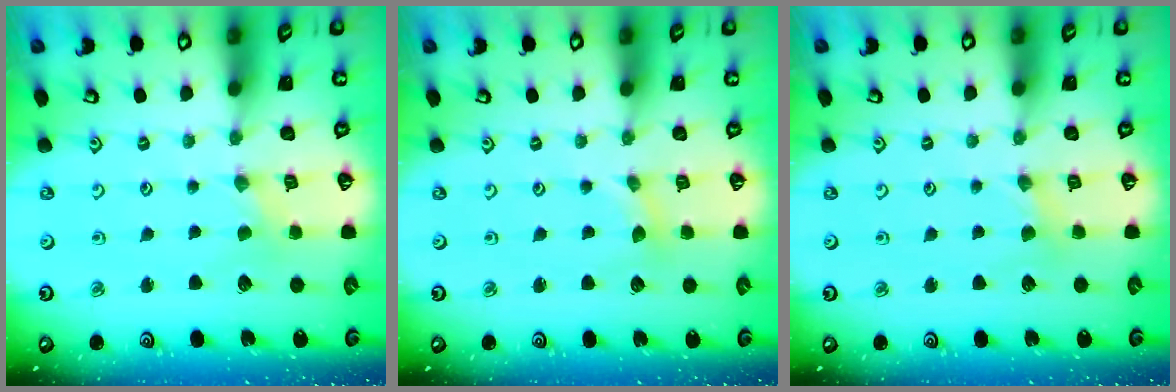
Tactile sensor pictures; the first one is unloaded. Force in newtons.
{"total": 1.7, "press": 1.6, "slide": 0.2}
{"total": 1.9, "press": 1.8, "slide": 0.4}